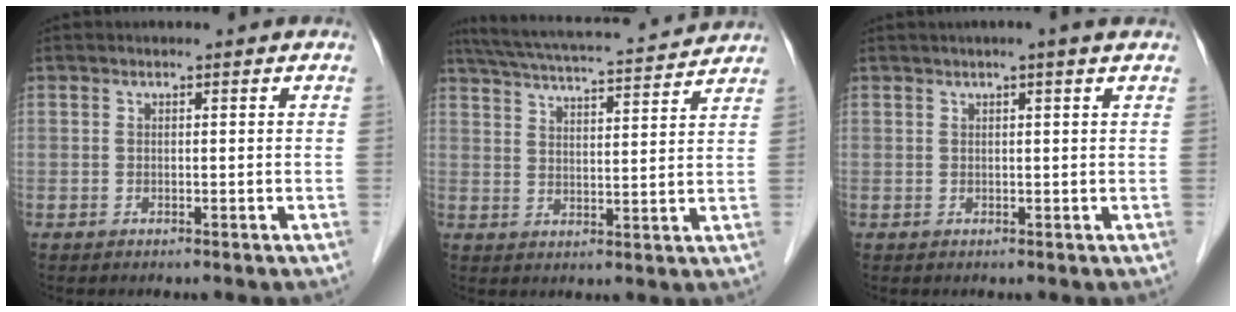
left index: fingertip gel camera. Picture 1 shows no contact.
{"total": 17.4, "force": [16.0, 1.2, 6.6], "torque": [-0.119, 0.027, 0.230]}
{"total": 2.8, "force": [1.9, -0.4, 2.0], "torque": [-0.026, 0.015, 0.029]}